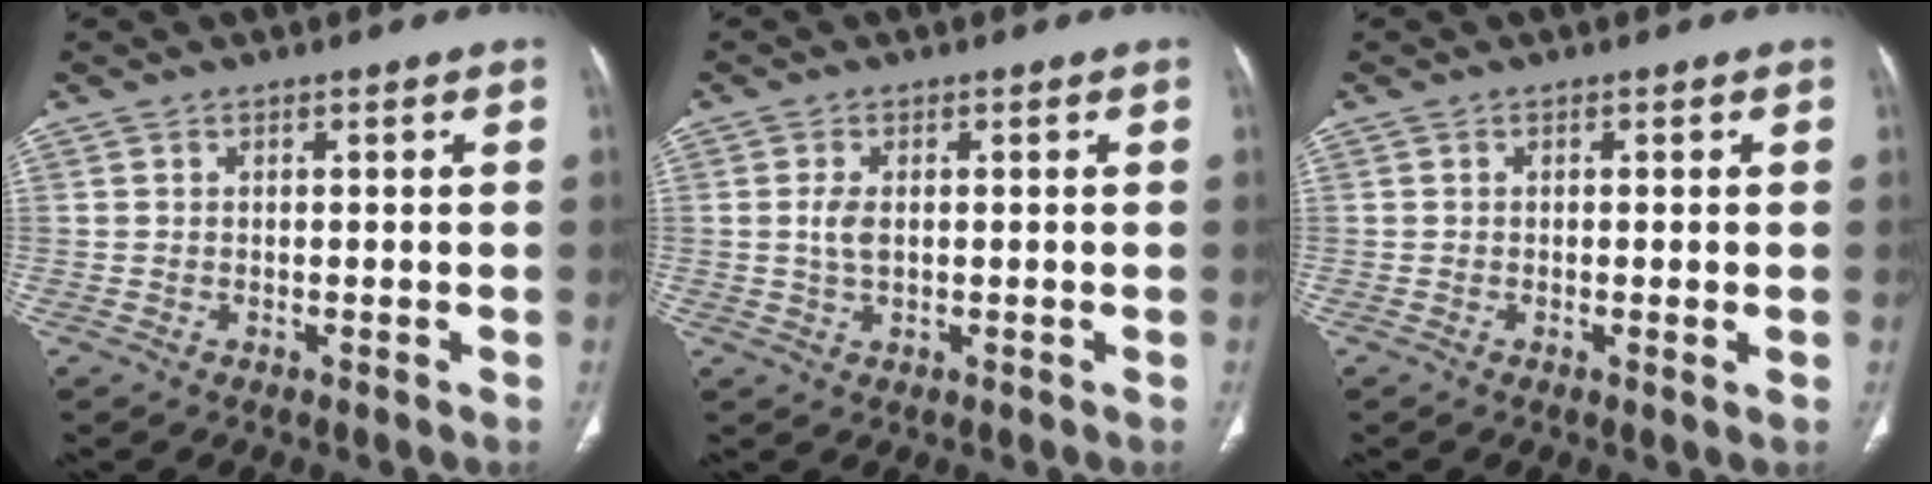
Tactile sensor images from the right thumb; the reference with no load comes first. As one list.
[{"total": 2.9, "force": [0.3, 1.5, 2.4], "torque": [-0.051, -0.004, 0.005]}, {"total": 1.4, "force": [-0.1, 0.0, 1.4], "torque": [-0.027, -0.006, -0.004]}]